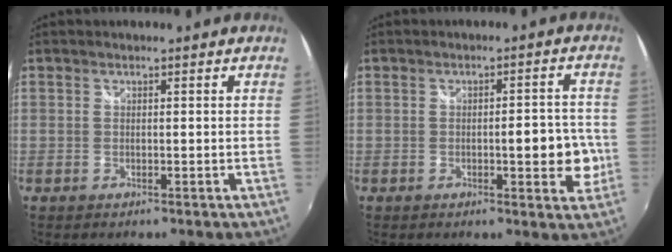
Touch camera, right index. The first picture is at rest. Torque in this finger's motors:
{"motor_torque": [1.85, 0.29, 0.49, 0.05]}